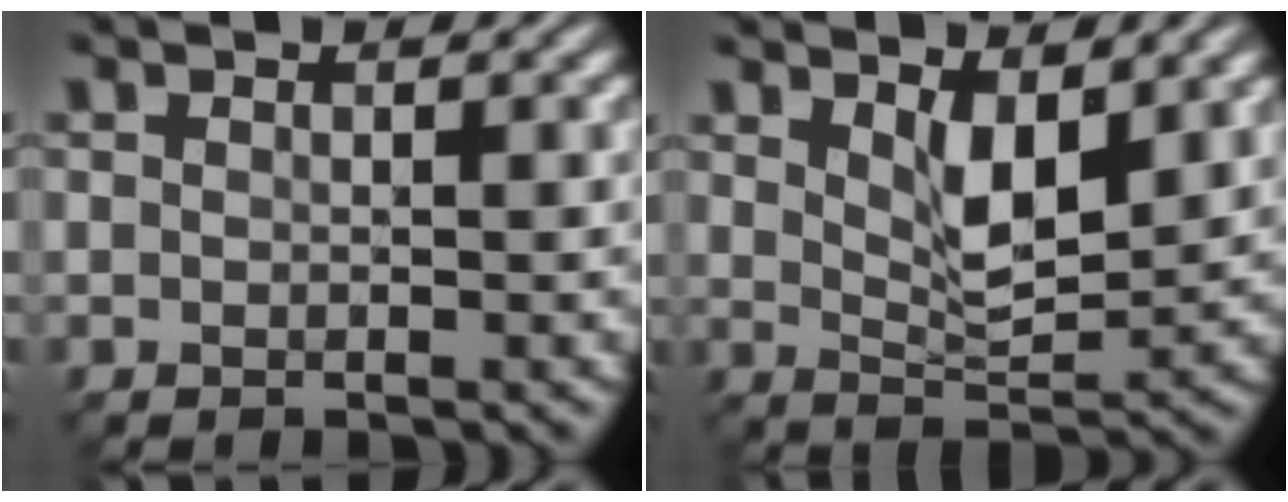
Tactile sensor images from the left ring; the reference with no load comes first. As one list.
[{"total": 3.4, "force": [1.9, 1.1, 2.7], "torque": [-0.053, -0.006, 0.036]}]